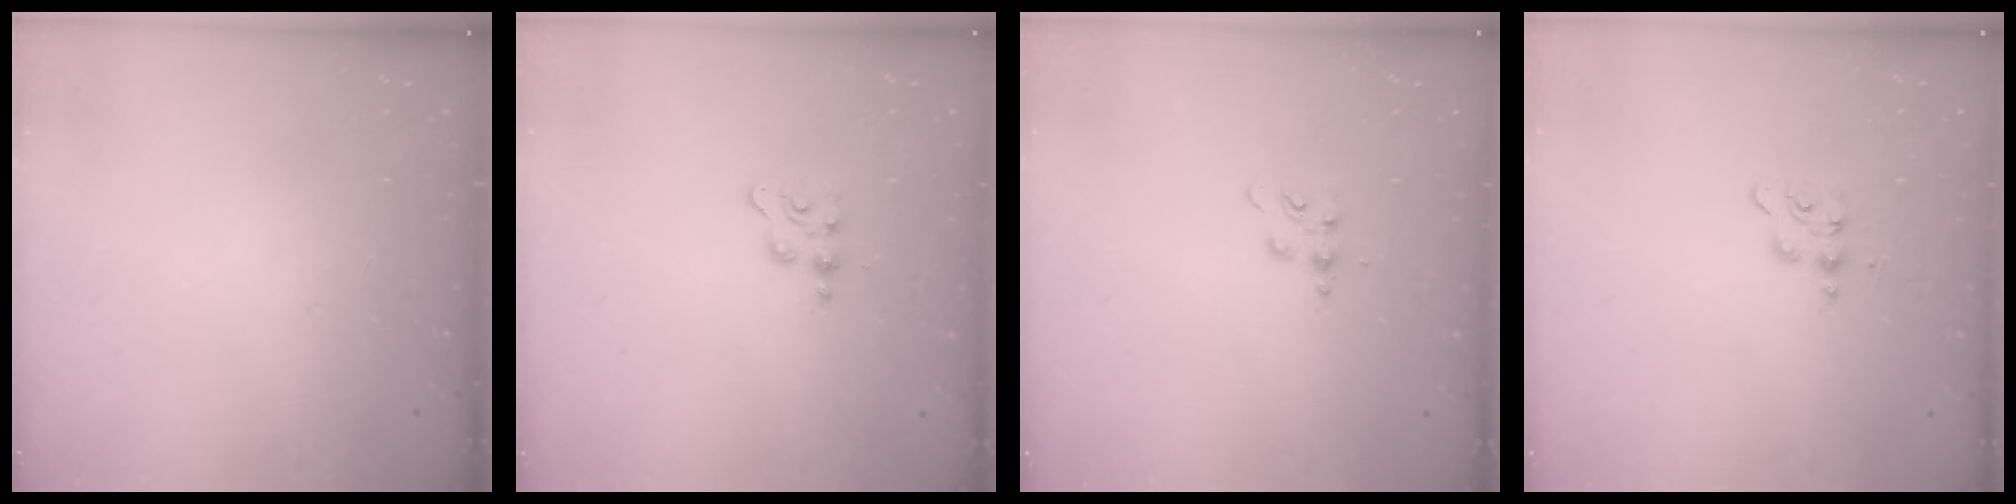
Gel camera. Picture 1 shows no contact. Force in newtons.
{"total": 2.3, "press": 2.3, "slide": 0.4}
{"total": 4.8, "press": 4.8, "slide": 0.5}
{"total": 5.5, "press": 5.5, "slide": 0.8}